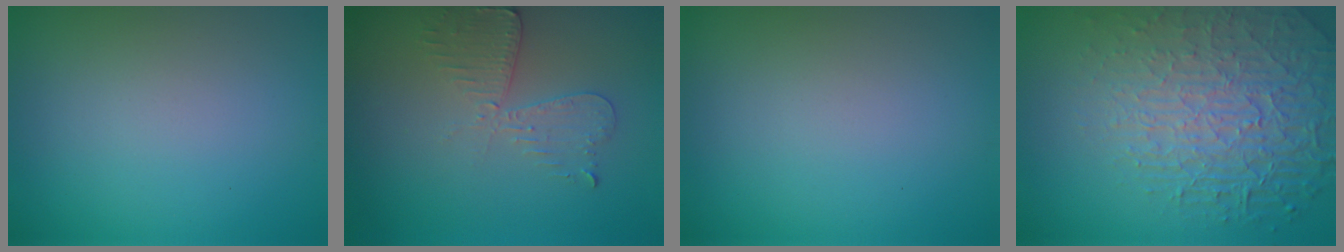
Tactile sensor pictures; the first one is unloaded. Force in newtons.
{"total": 2.7, "press": 2.4, "slide": 1.1}
{"total": 0.0}
{"total": 8.1, "press": 5.6, "slide": 5.8}